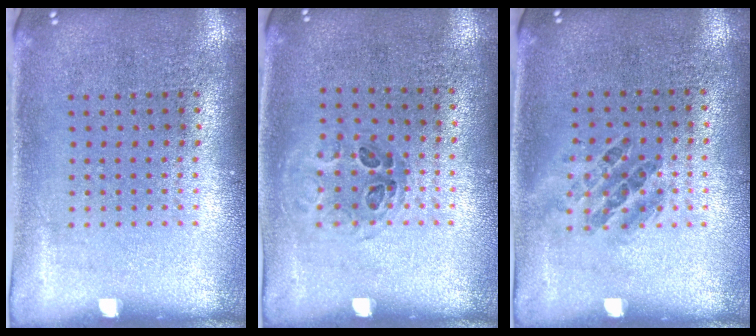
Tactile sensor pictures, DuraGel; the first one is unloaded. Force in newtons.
{"total": 1.0, "press": 0.7, "slide": 0.7}
{"total": 0.9, "press": 0.7, "slide": 0.5}